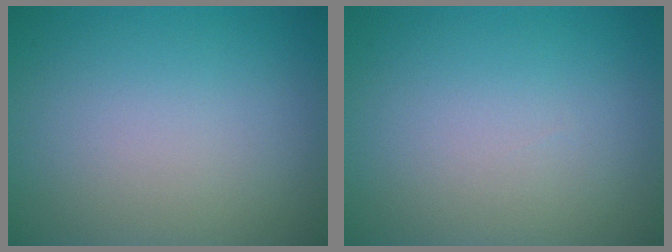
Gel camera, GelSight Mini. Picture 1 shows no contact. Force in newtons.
{"total": 0.0}